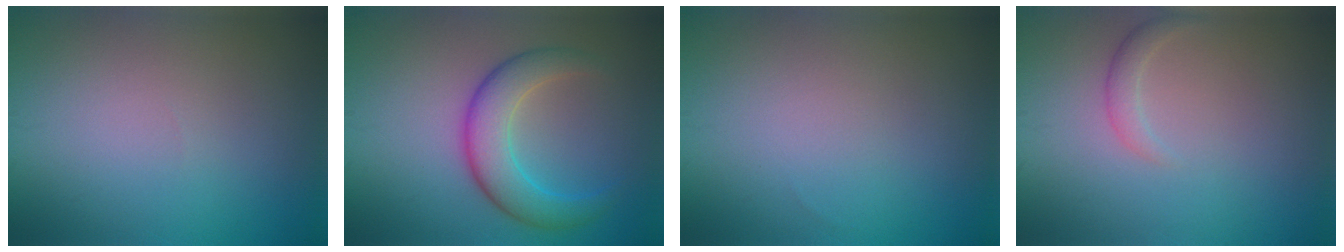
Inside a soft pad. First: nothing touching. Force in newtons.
{"total": 5.1, "press": 5.1, "slide": 0.1}
{"total": 0.0}
{"total": 1.2, "press": 1.2, "slide": 0.0}